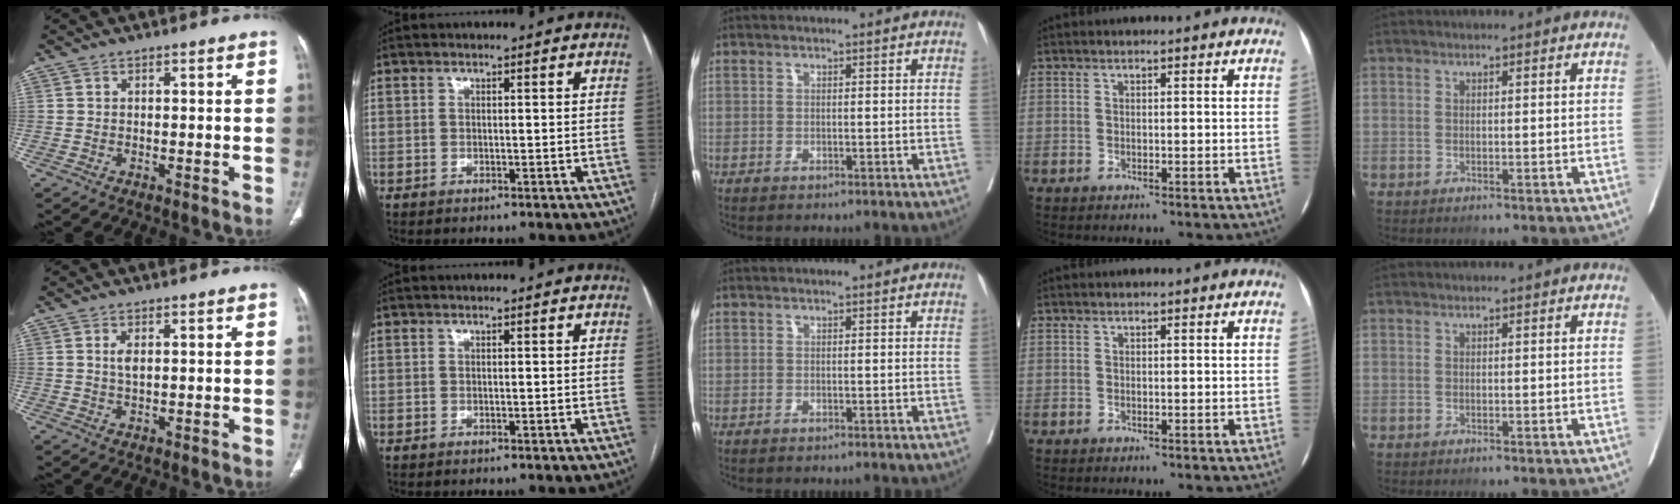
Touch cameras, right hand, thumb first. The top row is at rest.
{"thumb": {"total": 2.0, "force": [0.6, 0.9, 1.7], "torque": [-0.035, -0.002, 0.013]}}